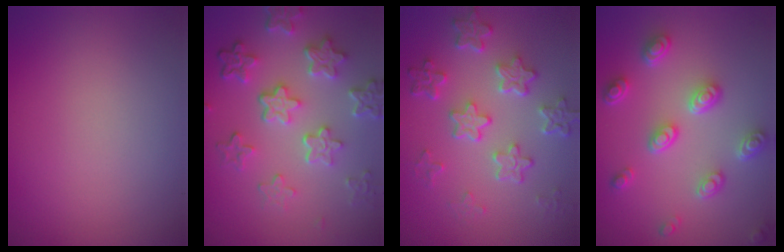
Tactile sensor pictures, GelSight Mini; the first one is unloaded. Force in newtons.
{"total": 6.0, "press": 4.5, "slide": 4.0}
{"total": 5.3, "press": 4.1, "slide": 3.4}
{"total": 4.5, "press": 3.5, "slide": 2.8}